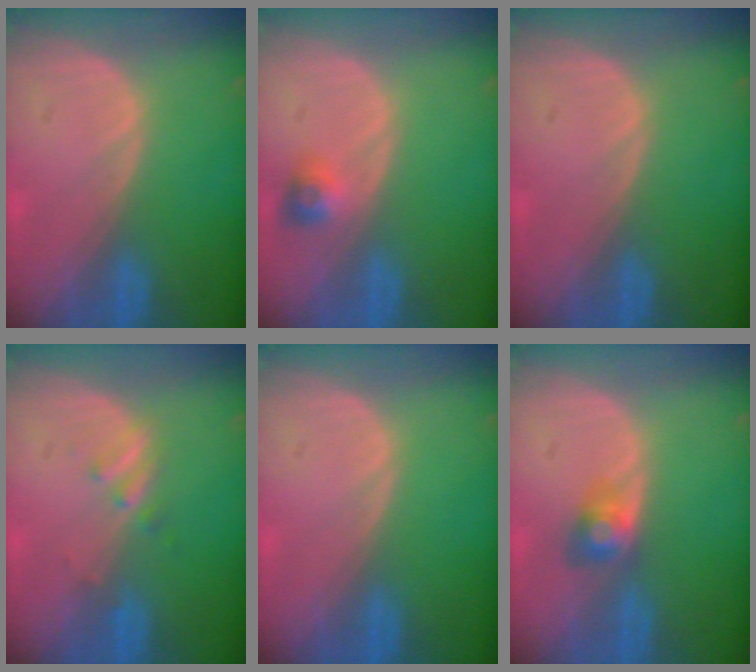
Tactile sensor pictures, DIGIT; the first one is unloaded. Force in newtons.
{"total": 2.9, "press": 2.6, "slide": 1.2}
{"total": 0.0}
{"total": 1.9, "press": 1.9, "slide": 0.3}
{"total": 0.0}
{"total": 2.9, "press": 2.9, "slide": 0.0}